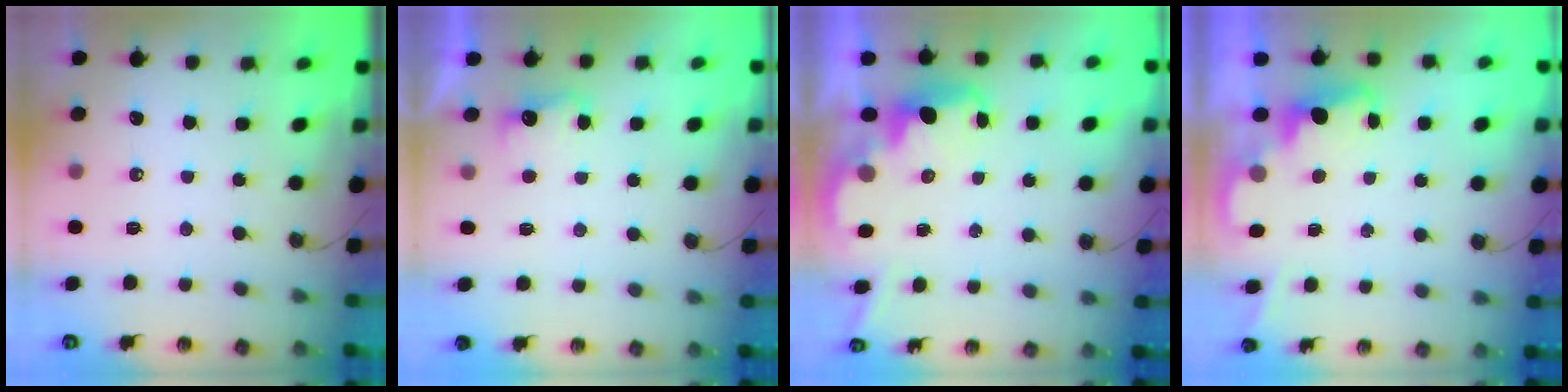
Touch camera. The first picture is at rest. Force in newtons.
{"total": 3.0, "press": 2.9, "slide": 1.0}
{"total": 2.8, "press": 2.8, "slide": 0.5}
{"total": 2.5, "press": 2.4, "slide": 0.5}